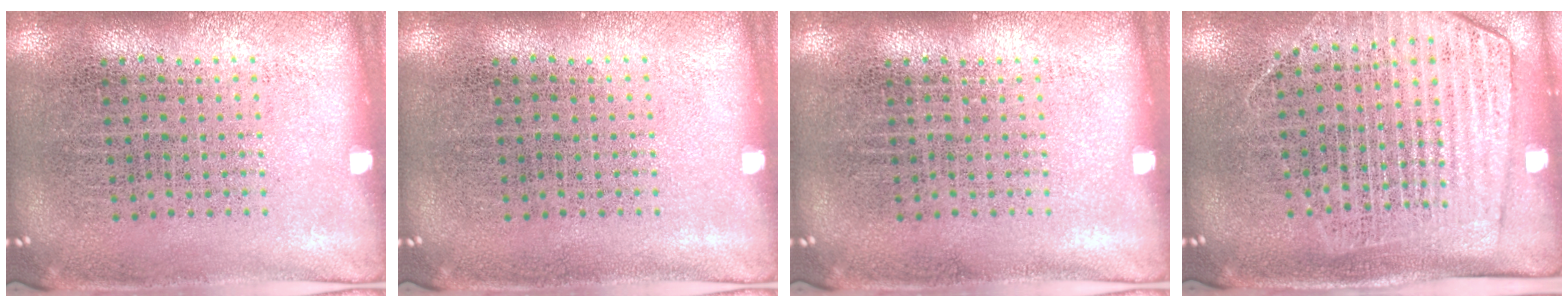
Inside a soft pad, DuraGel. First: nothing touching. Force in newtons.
{"total": 0.0}
{"total": 0.0}
{"total": 1.8, "press": 1.5, "slide": 0.9}